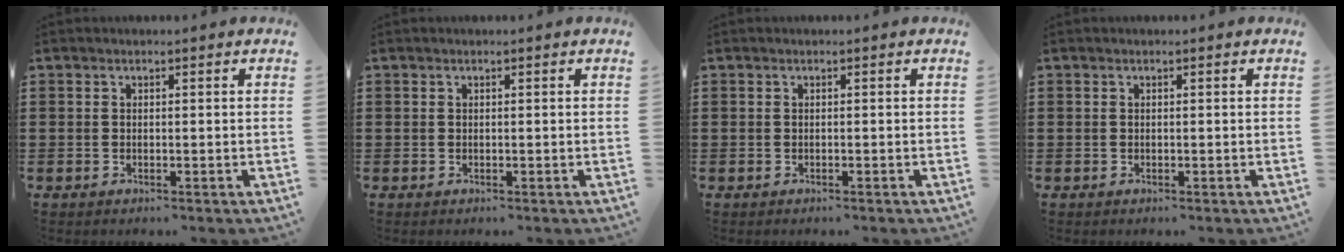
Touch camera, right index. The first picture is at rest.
{"total": 0.0}
{"total": 0.0}
{"total": 0.0}